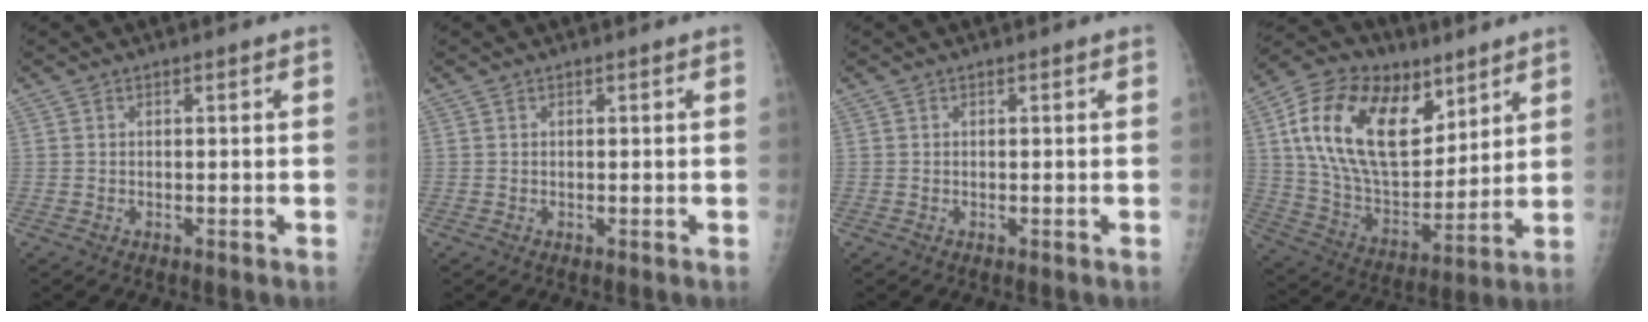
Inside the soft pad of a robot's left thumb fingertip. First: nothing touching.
{"total": 0.0}
{"total": 0.0}
{"total": 25.1, "force": [10.6, 14.8, 17.3], "torque": [-0.289, -0.026, 0.189]}